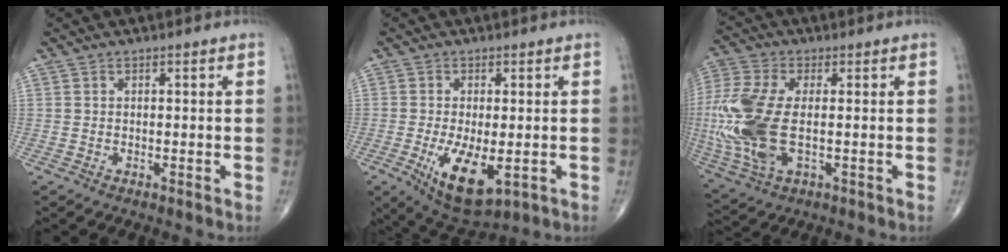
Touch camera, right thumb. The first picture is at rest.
{"total": 10.2, "force": [-2.7, 4.3, 8.8], "torque": [-0.149, -0.022, -0.032]}
{"total": 18.0, "force": [-1.3, 9.0, 15.6], "torque": [-0.391, -0.011, -0.017]}